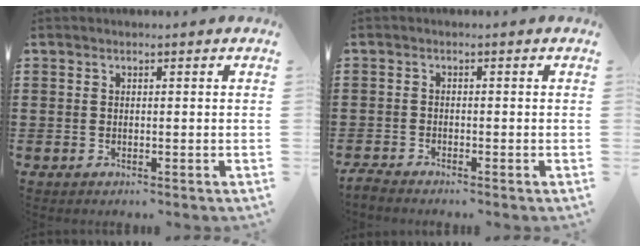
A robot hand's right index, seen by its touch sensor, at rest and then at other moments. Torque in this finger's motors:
{"motor_torque": [-1.78, 0.36, -1.05, -0.21]}